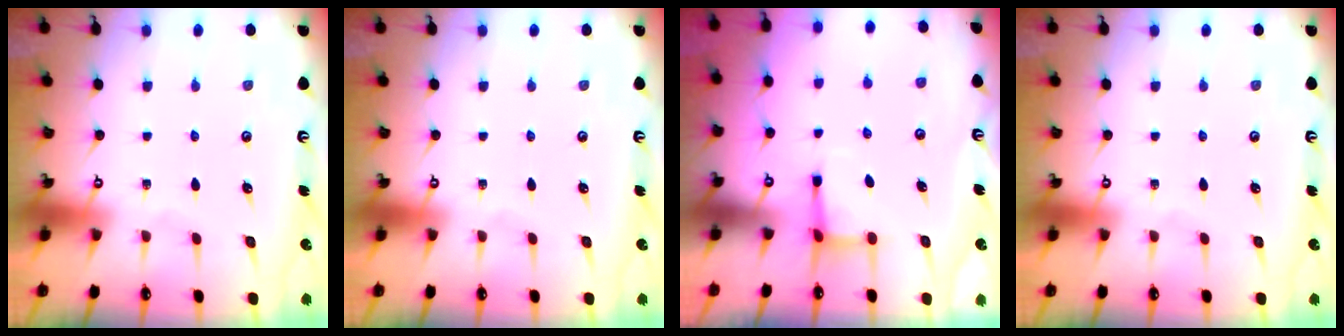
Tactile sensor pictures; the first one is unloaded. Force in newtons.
{"total": 0.0}
{"total": 3.3, "press": 3.3, "slide": 0.3}
{"total": 0.0}